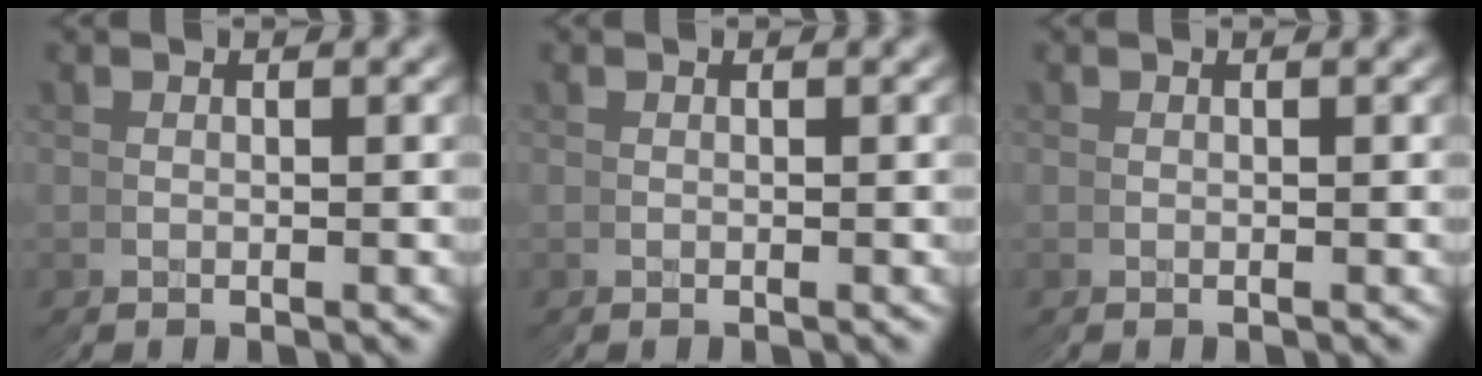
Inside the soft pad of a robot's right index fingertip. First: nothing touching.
{"total": 0.0}
{"total": 0.0}